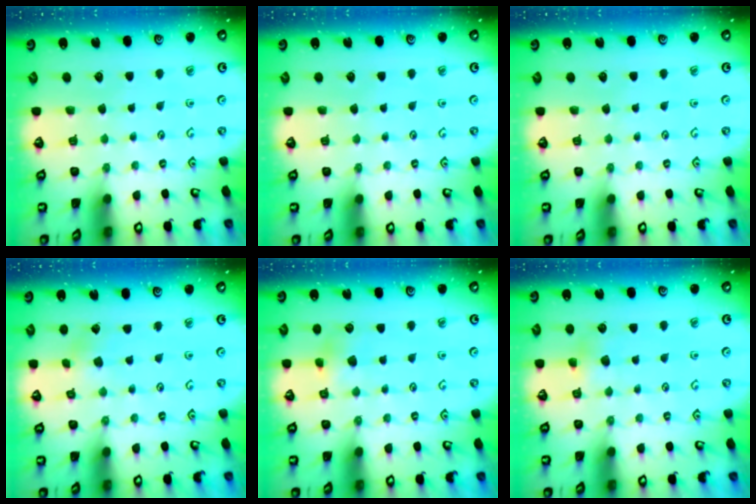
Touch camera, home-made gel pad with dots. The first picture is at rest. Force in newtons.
{"total": 0.0}
{"total": 0.0}
{"total": 1.8, "press": 1.7, "slide": 0.6}
{"total": 5.1, "press": 5.1, "slide": 0.5}
{"total": 4.2, "press": 4.2, "slide": 0.4}